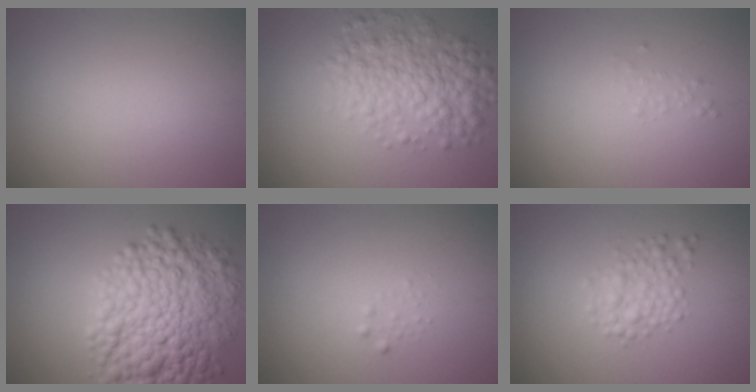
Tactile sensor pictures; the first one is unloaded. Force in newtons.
{"total": 5.5, "press": 5.5, "slide": 0.1}
{"total": 0.6, "press": 0.6, "slide": 0.0}
{"total": 10.1, "press": 10.1, "slide": 0.1}
{"total": 0.6, "press": 0.6, "slide": 0.0}
{"total": 2.6, "press": 2.6, "slide": 0.1}